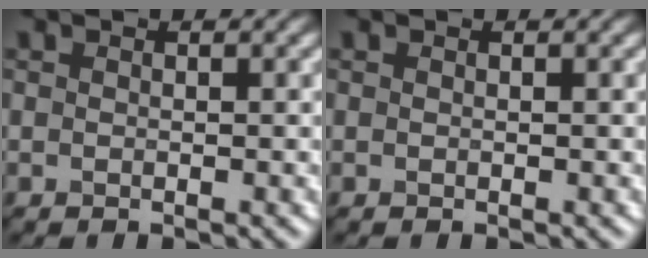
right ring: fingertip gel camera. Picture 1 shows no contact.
{"total": 0.0}